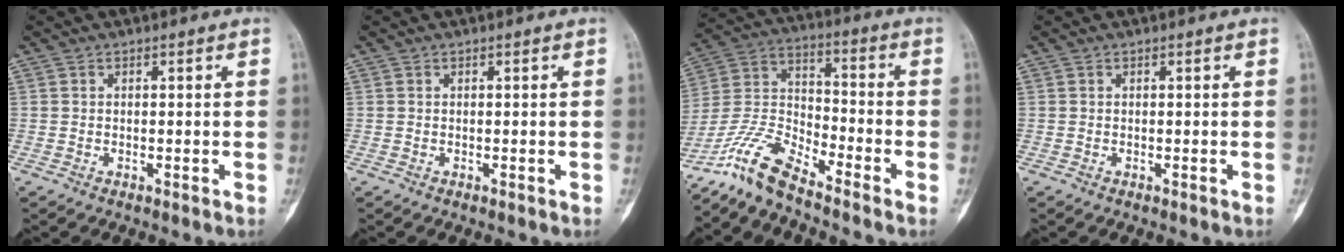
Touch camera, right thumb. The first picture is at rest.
{"total": 0.0}
{"total": 10.4, "force": [-9.2, 1.4, 4.7], "torque": [-0.108, 0.064, -0.194]}
{"total": 0.0}